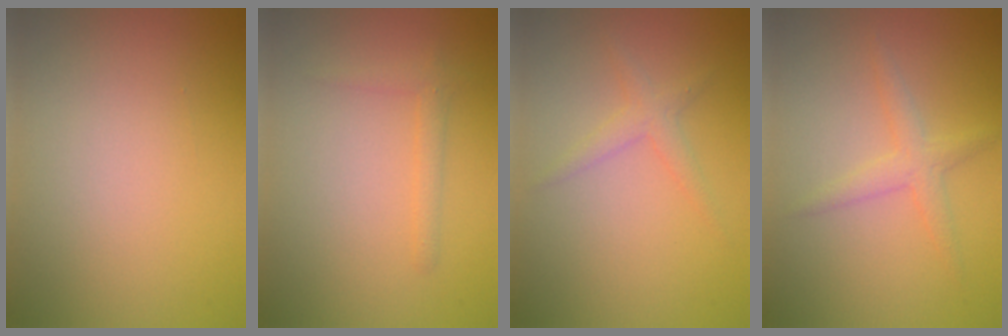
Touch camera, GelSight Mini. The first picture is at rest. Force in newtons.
{"total": 1.1, "press": 1.1, "slide": 0.1}
{"total": 1.7, "press": 1.7, "slide": 0.1}
{"total": 2.1, "press": 2.1, "slide": 0.1}